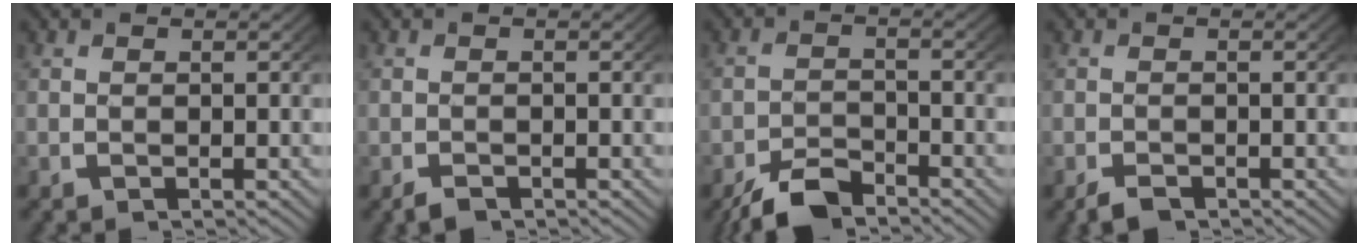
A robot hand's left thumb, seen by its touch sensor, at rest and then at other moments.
{"total": 1.0, "force": [-0.9, 0.5, 0.3], "torque": [-0.004, -0.007, -0.016]}
{"total": 4.7, "force": [-3.9, 1.8, 1.8], "torque": [-0.030, -0.011, -0.069]}
{"total": 1.4, "force": [-1.1, 0.6, 0.5], "torque": [-0.009, -0.009, -0.019]}